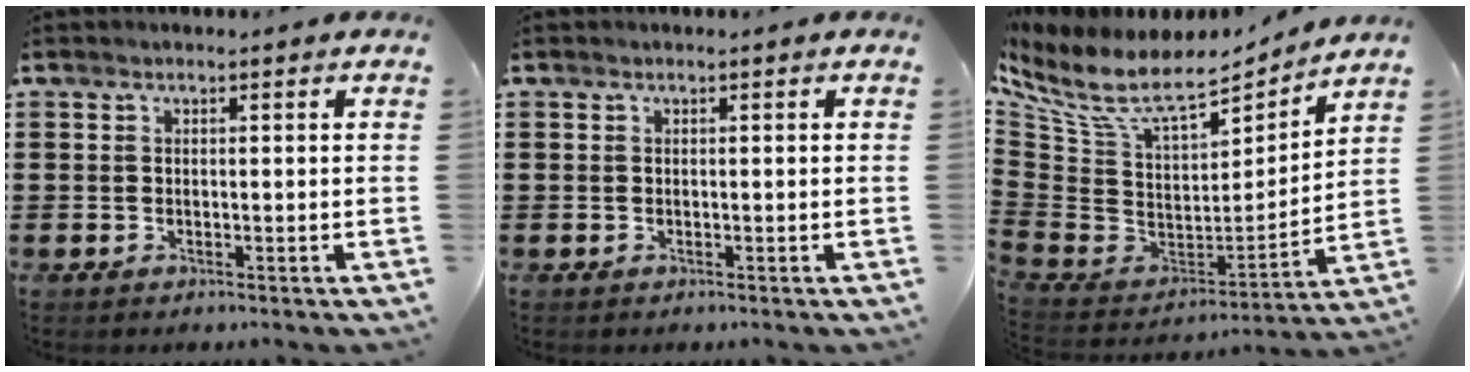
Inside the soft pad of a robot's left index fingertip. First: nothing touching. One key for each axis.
{"total": 0.0}
{"total": 10.0, "fx": 8.1, "fy": 2.6, "fz": 5.3, "tx": -0.140, "ty": -0.061, "tz": 0.143}